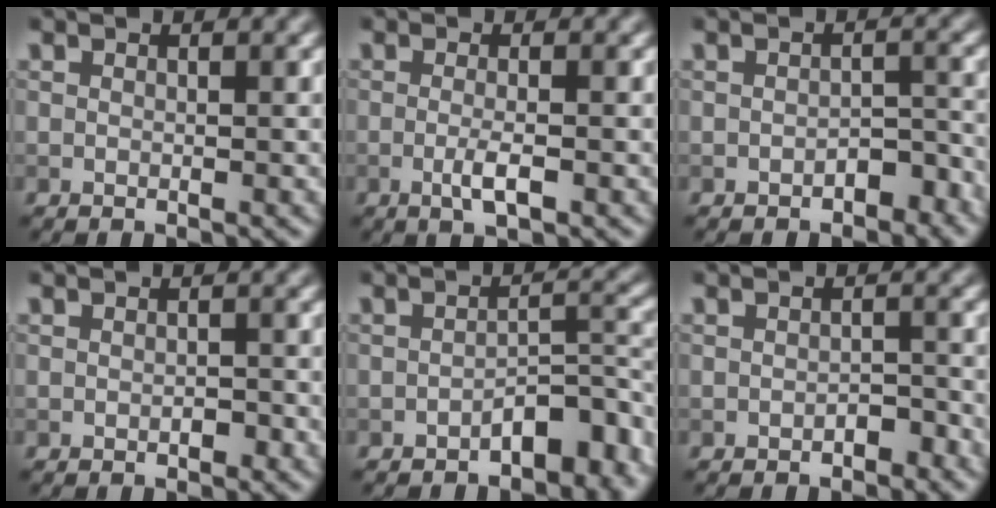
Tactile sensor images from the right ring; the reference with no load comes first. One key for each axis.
{"total": 2.1, "fx": -0.6, "fy": 0.4, "fz": 2.0, "tx": -0.038, "ty": -0.003, "tz": -0.015}
{"total": 2.3, "fx": -1.4, "fy": 1.2, "fz": 1.3, "tx": -0.018, "ty": 0.005, "tz": -0.020}
{"total": 0.8, "fx": -0.3, "fy": 0.4, "fz": 0.6, "tx": -0.008, "ty": -0.001, "tz": -0.003}
{"total": 4.6, "fx": -2.8, "fy": 2.0, "fz": 3.1, "tx": -0.034, "ty": 0.010, "tz": -0.044}
{"total": 1.4, "fx": -0.9, "fy": 0.7, "fz": 0.8, "tx": -0.012, "ty": 0.003, "tz": -0.013}